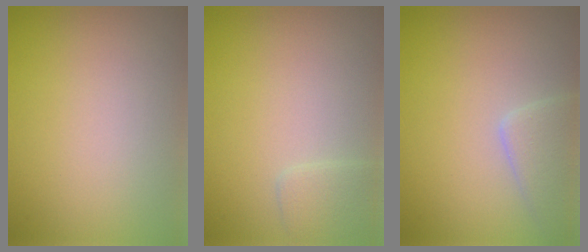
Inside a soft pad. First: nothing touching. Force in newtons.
{"total": 1.4, "press": 1.4, "slide": 0.0}
{"total": 2.8, "press": 2.8, "slide": 0.2}